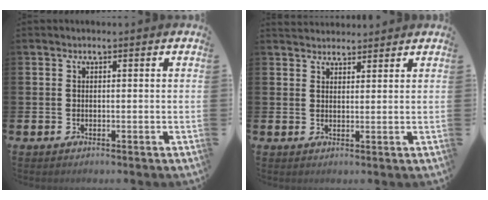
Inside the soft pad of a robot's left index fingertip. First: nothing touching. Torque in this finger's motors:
{"motor_torque": [0.28, -1.85, 0.00, 0.01]}